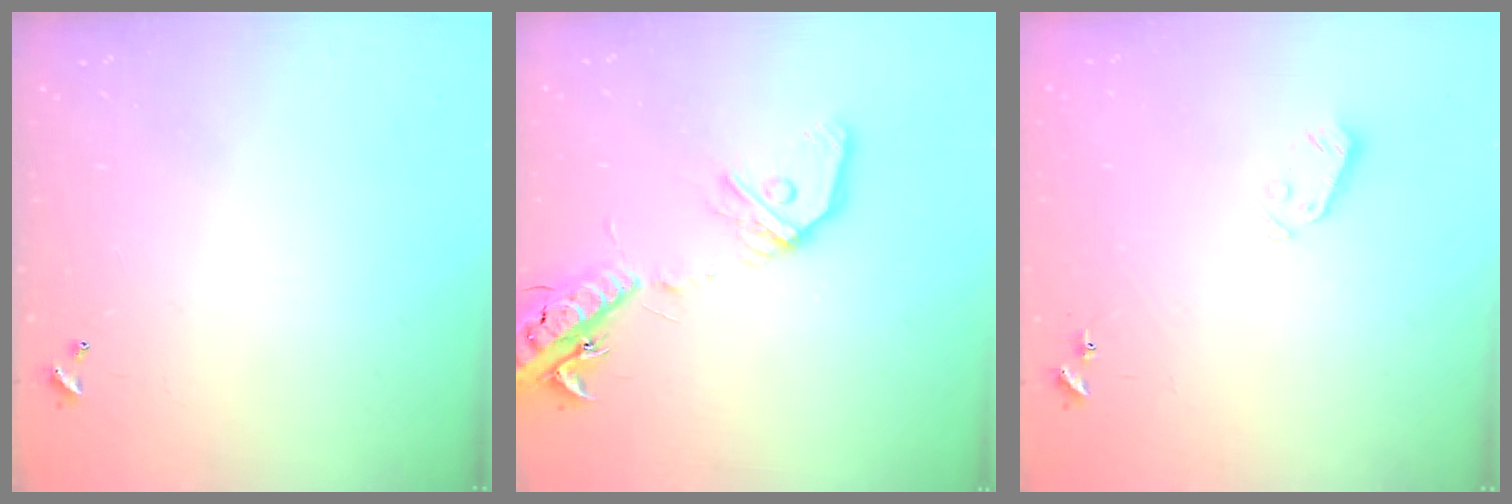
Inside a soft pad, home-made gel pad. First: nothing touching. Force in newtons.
{"total": 17.2, "press": 16.8, "slide": 3.7}
{"total": 3.0, "press": 2.9, "slide": 0.7}